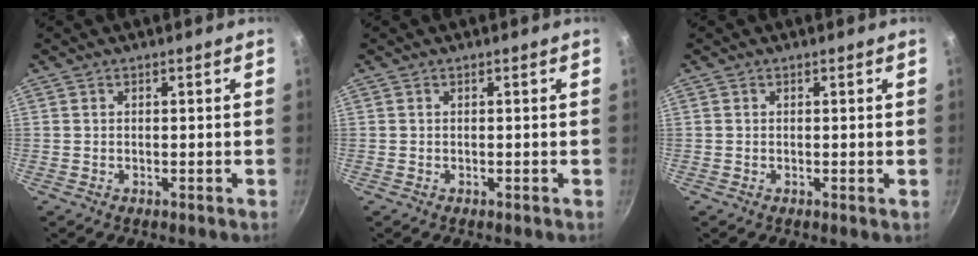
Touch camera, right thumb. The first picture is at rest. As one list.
[{"total": 0.0}, {"total": 0.0}]